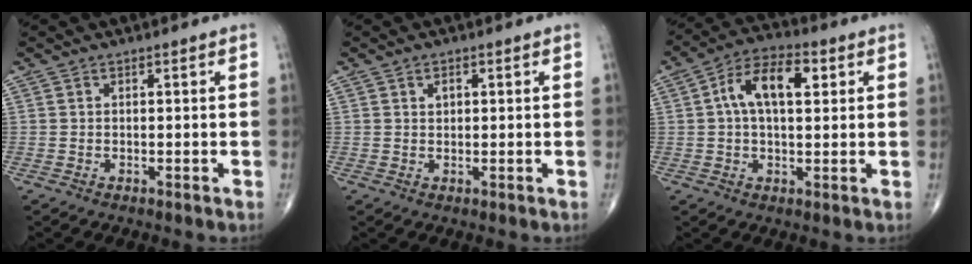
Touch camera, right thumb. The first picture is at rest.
{"total": 1.5, "force": [0.6, 1.0, 0.9], "torque": [-0.011, -0.001, 0.009]}
{"total": 10.7, "force": [2.5, 5.5, 8.8], "torque": [-0.149, 0.023, 0.037]}